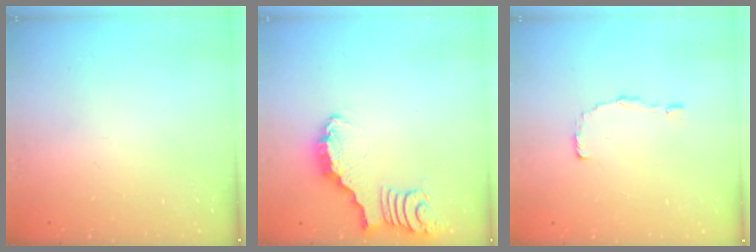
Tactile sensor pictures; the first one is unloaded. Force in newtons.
{"total": 3.3, "press": 3.3, "slide": 0.4}
{"total": 2.0, "press": 2.0, "slide": 0.1}